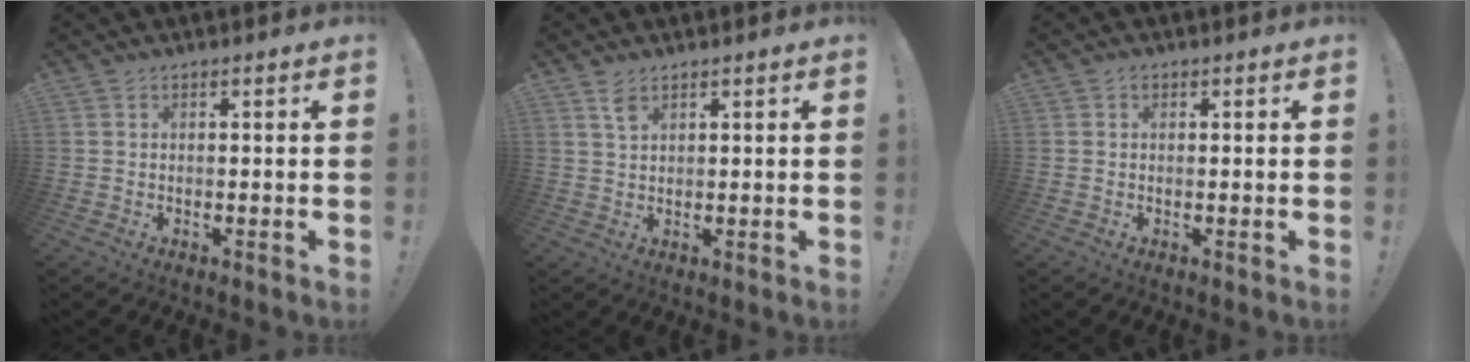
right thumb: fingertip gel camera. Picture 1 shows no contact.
{"total": 3.3, "force": [2.0, 1.4, 2.2], "torque": [-0.031, -0.010, 0.034]}
{"total": 0.8, "force": [0.4, 0.6, 0.2], "torque": [0.003, 0.002, 0.006]}